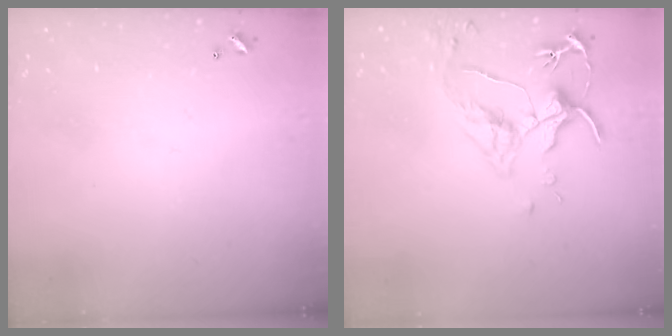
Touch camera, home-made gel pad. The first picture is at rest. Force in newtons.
{"total": 5.8, "press": 5.6, "slide": 1.3}